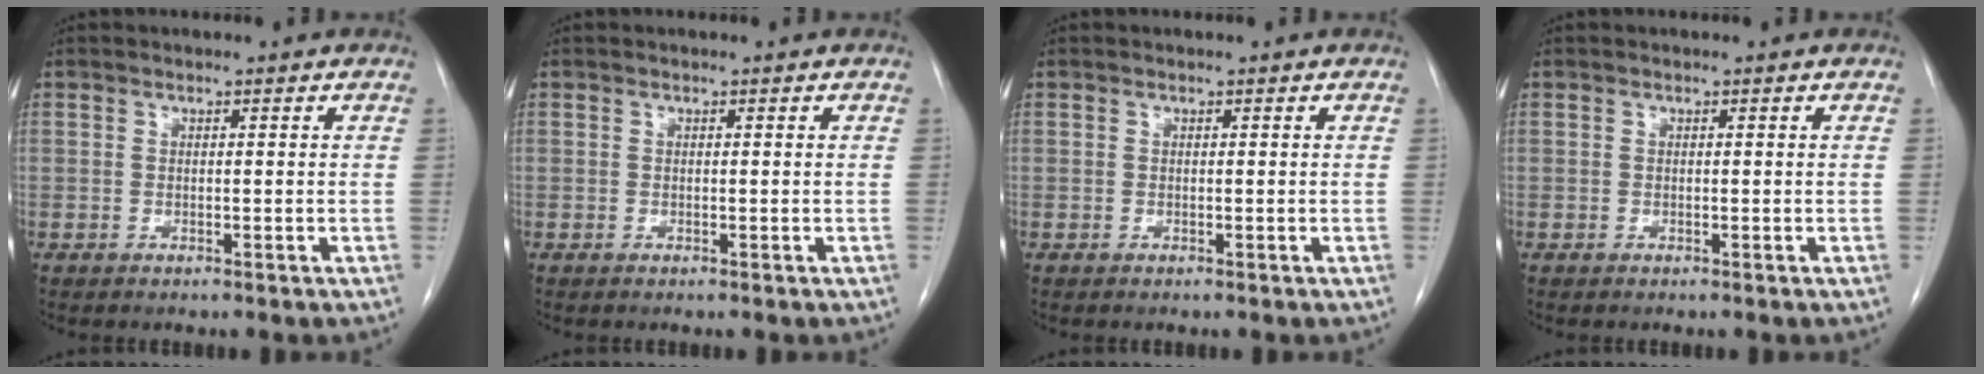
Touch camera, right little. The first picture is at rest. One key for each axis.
{"total": 0.0}
{"total": 0.0}
{"total": 0.0}